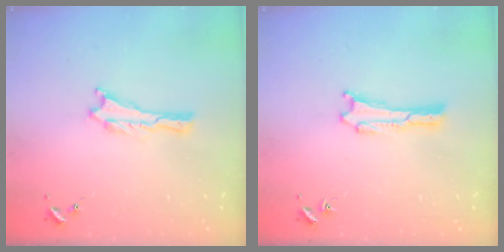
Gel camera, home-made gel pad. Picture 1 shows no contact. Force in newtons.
{"total": 0.0}